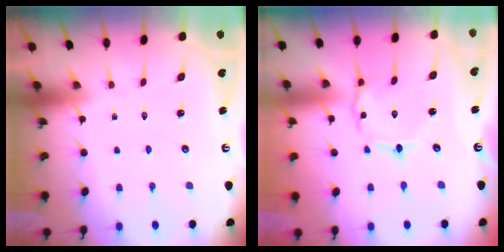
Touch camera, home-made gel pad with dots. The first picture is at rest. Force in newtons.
{"total": 1.2, "press": 1.1, "slide": 0.2}